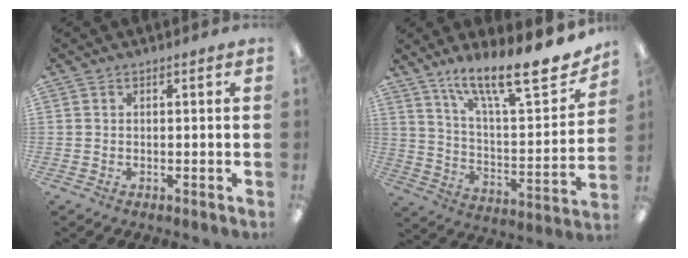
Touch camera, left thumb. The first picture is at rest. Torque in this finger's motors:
{"motor_torque": [0.40, 0.25, 1.54, -1.23, 0.29]}